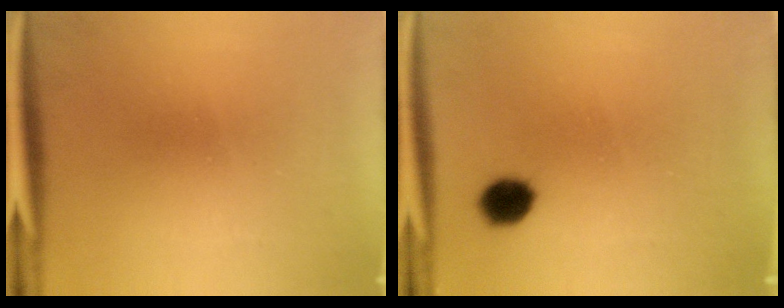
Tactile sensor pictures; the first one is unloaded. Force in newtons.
{"total": 4.7}